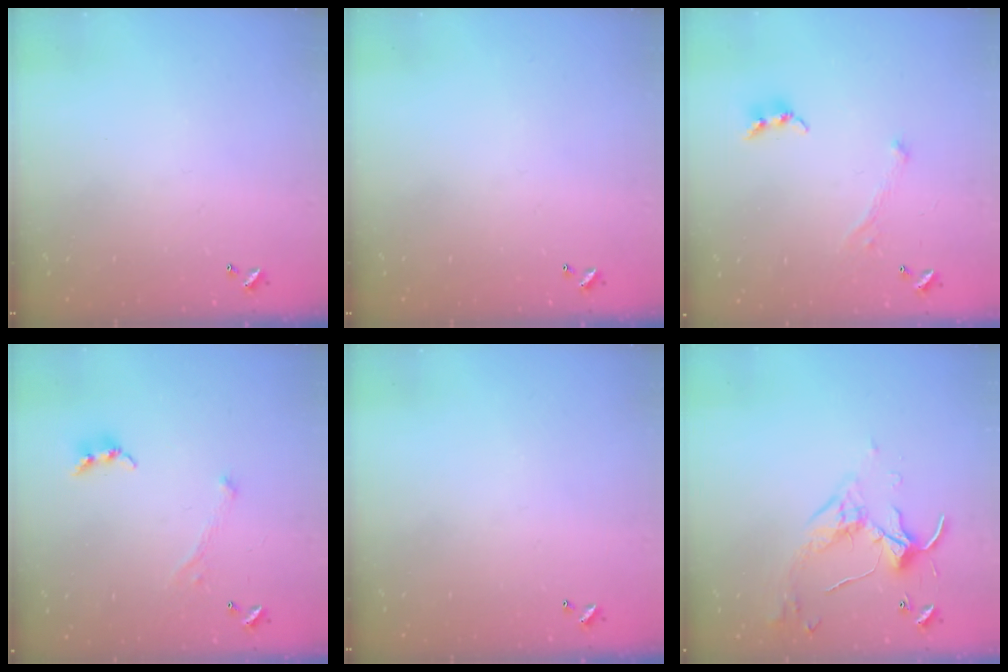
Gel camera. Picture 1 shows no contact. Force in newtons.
{"total": 0.0}
{"total": 0.8, "press": 0.7, "slide": 0.4}
{"total": 0.8, "press": 0.7, "slide": 0.4}
{"total": 0.0}
{"total": 3.7, "press": 3.7, "slide": 0.5}